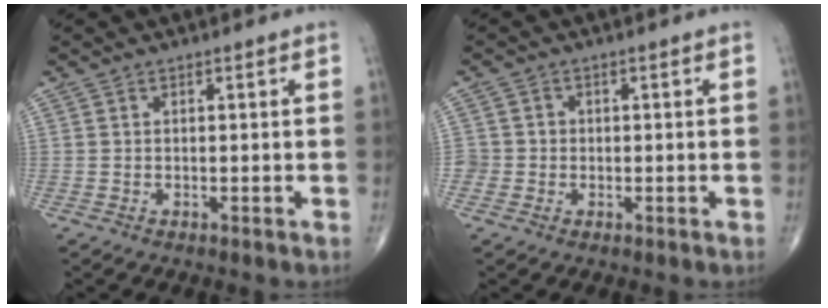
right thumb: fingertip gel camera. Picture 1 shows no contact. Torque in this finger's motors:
{"motor_torque": [0.04, -0.17, 0.14, 0.12, 0.01]}